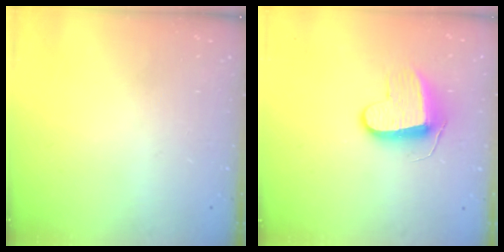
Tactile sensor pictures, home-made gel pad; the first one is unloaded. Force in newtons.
{"total": 9.6, "press": 9.6, "slide": 0.2}